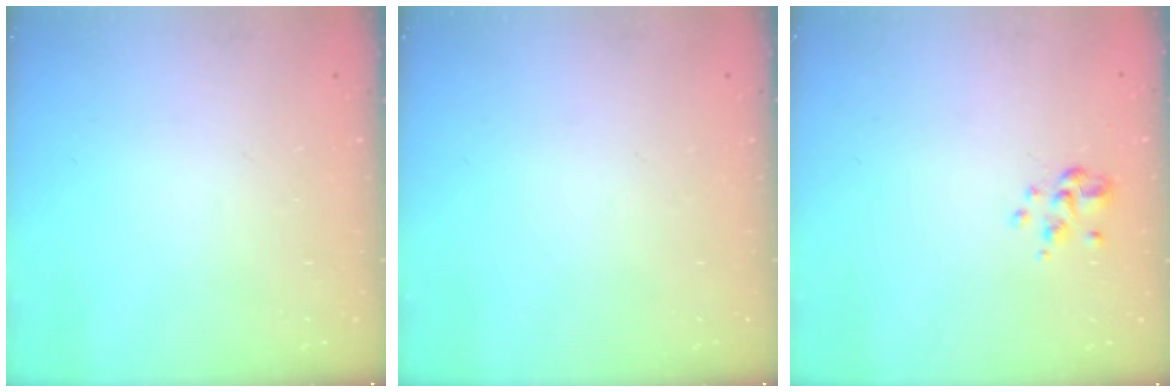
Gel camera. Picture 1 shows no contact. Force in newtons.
{"total": 0.0}
{"total": 2.2, "press": 2.1, "slide": 0.7}